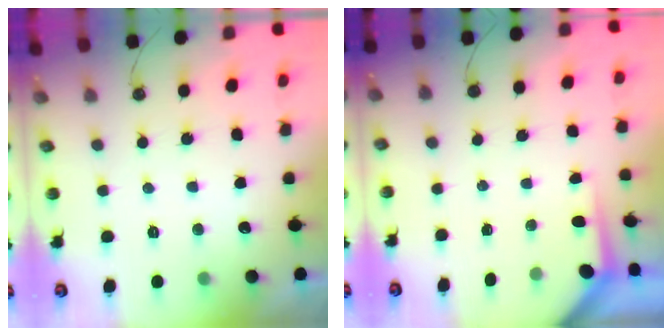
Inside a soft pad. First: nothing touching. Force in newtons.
{"total": 3.6, "press": 3.6, "slide": 0.3}